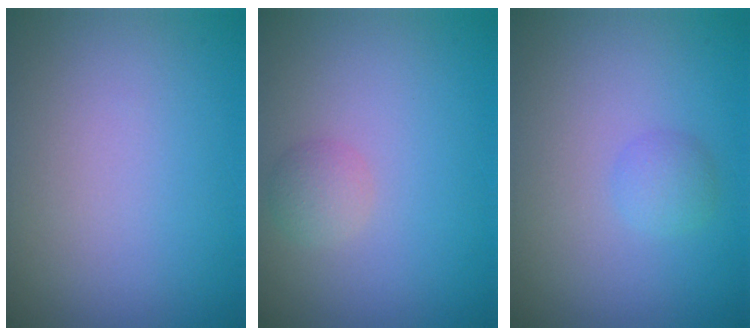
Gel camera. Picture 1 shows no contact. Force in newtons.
{"total": 1.4, "press": 1.4, "slide": 0.1}
{"total": 1.3, "press": 1.3, "slide": 0.0}